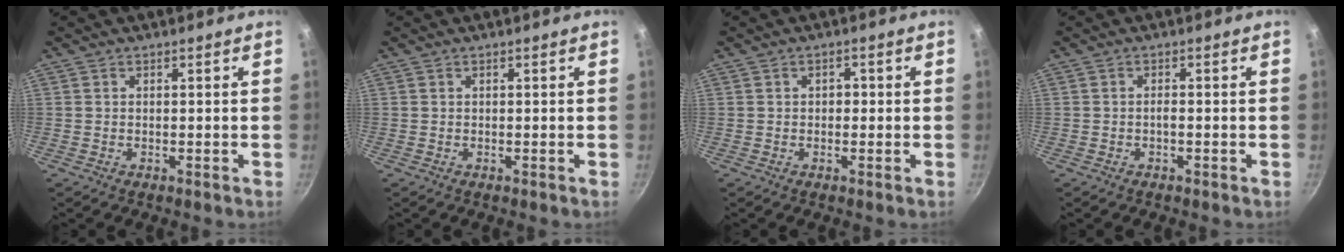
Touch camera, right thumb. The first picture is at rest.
{"total": 0.0}
{"total": 1.6, "force": [0.0, 1.2, 0.9], "torque": [-0.008, 0.005, -0.002]}
{"total": 0.9, "force": [-0.4, 0.3, 0.8], "torque": [-0.014, 0.007, -0.007]}